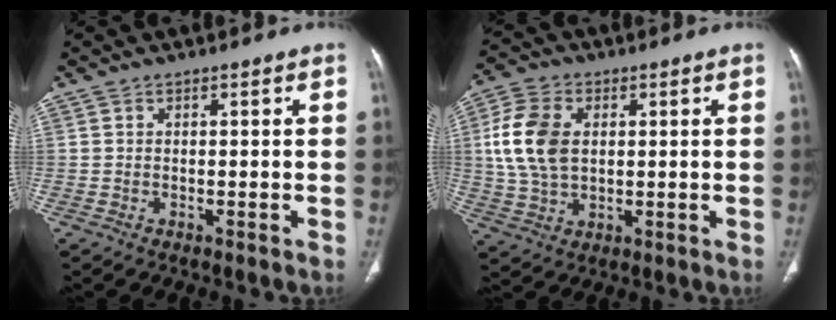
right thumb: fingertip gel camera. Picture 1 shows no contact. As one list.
[{"total": 11.5, "force": [1.8, 7.8, 8.3], "torque": [-0.161, 0.003, 0.037]}]